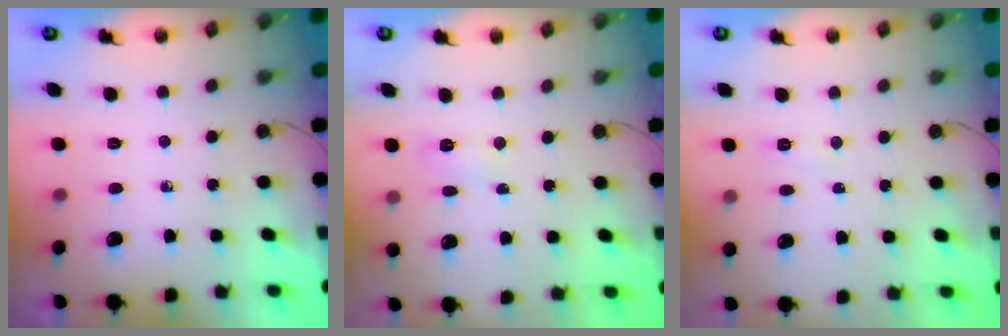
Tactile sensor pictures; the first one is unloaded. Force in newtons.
{"total": 3.9, "press": 3.8, "slide": 0.5}
{"total": 4.9, "press": 4.9, "slide": 0.5}